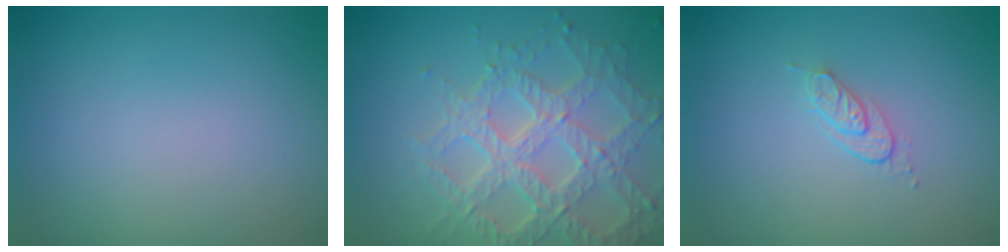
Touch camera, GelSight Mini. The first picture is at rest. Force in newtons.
{"total": 7.4, "press": 5.4, "slide": 5.0}
{"total": 1.5, "press": 0.8, "slide": 1.3}